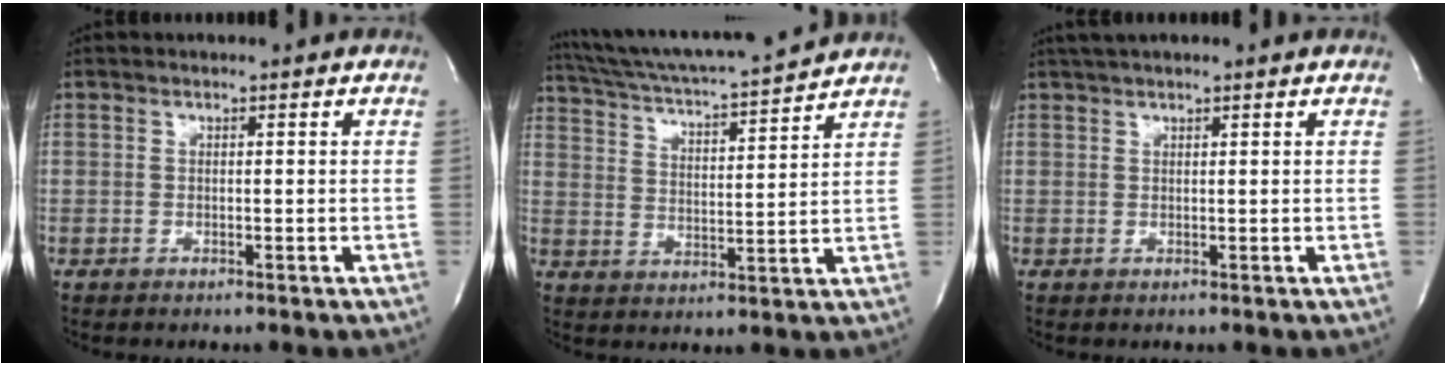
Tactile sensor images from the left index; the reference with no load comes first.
{"total": 15.2, "force": [14.2, -0.4, 5.6], "torque": [-0.109, -0.008, 0.219]}
{"total": 3.2, "force": [2.6, 0.2, 1.9], "torque": [-0.030, 0.020, 0.044]}